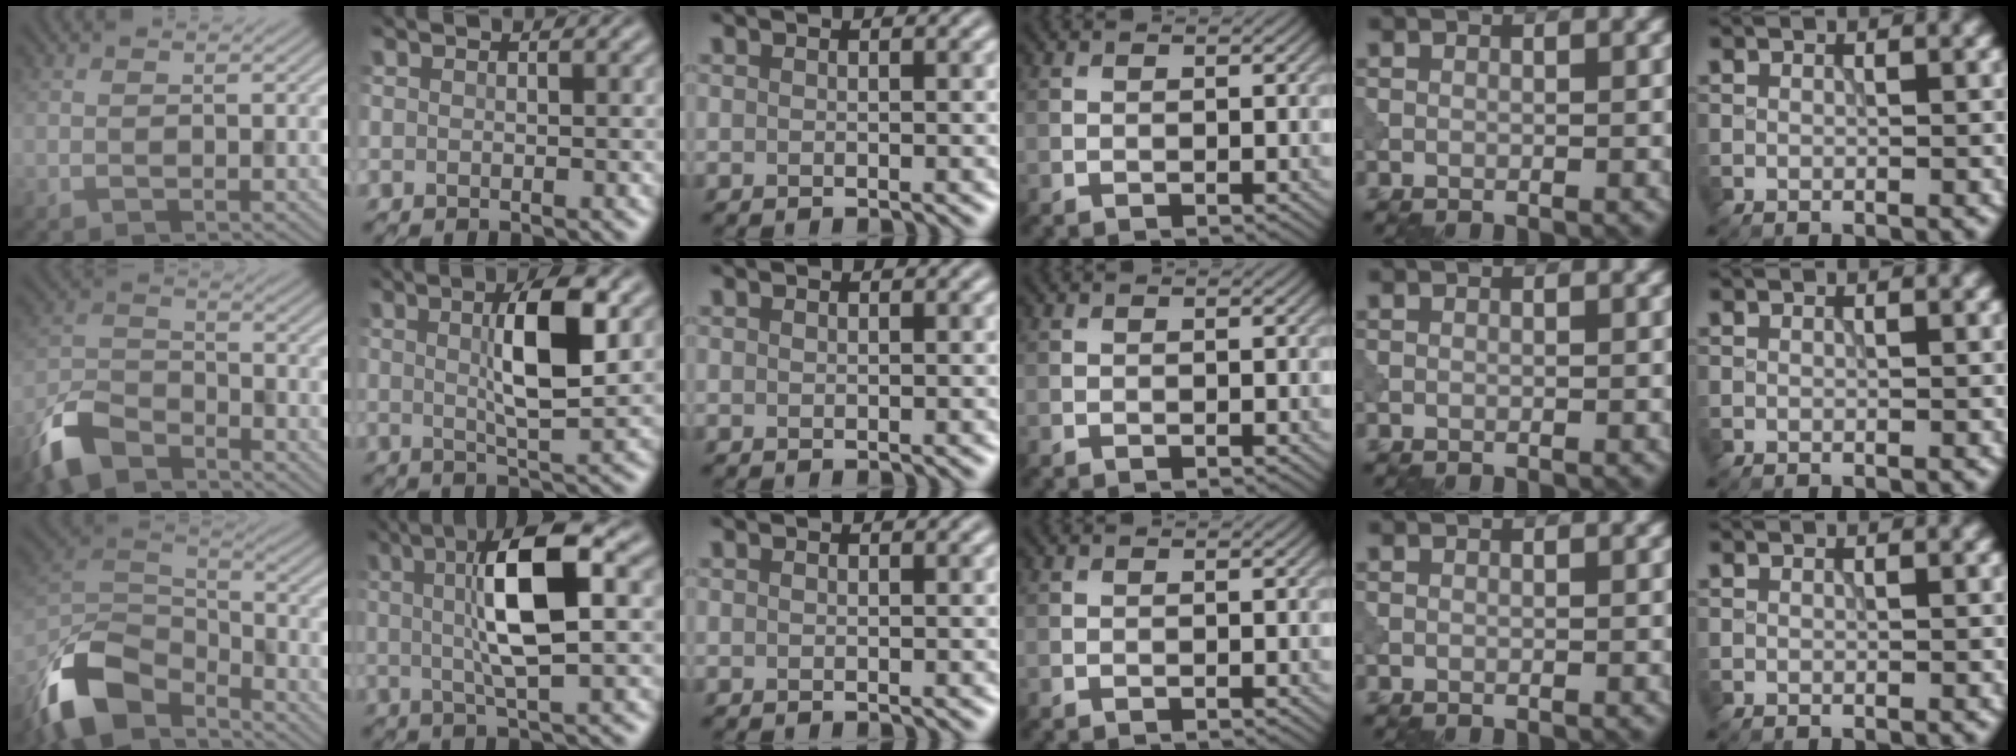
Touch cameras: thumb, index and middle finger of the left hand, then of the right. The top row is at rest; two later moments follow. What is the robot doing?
{"motion": "shake", "object": "bell"}